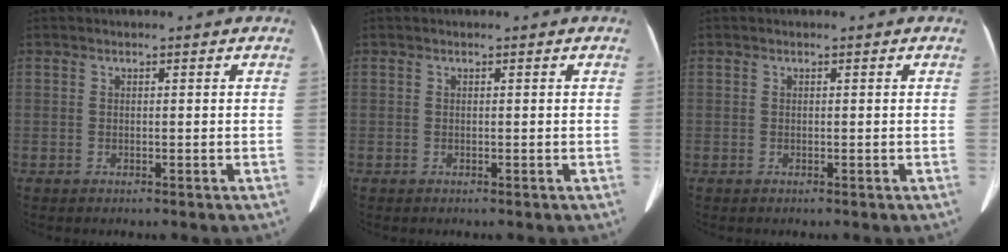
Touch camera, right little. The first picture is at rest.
{"total": 0.0}
{"total": 0.0}